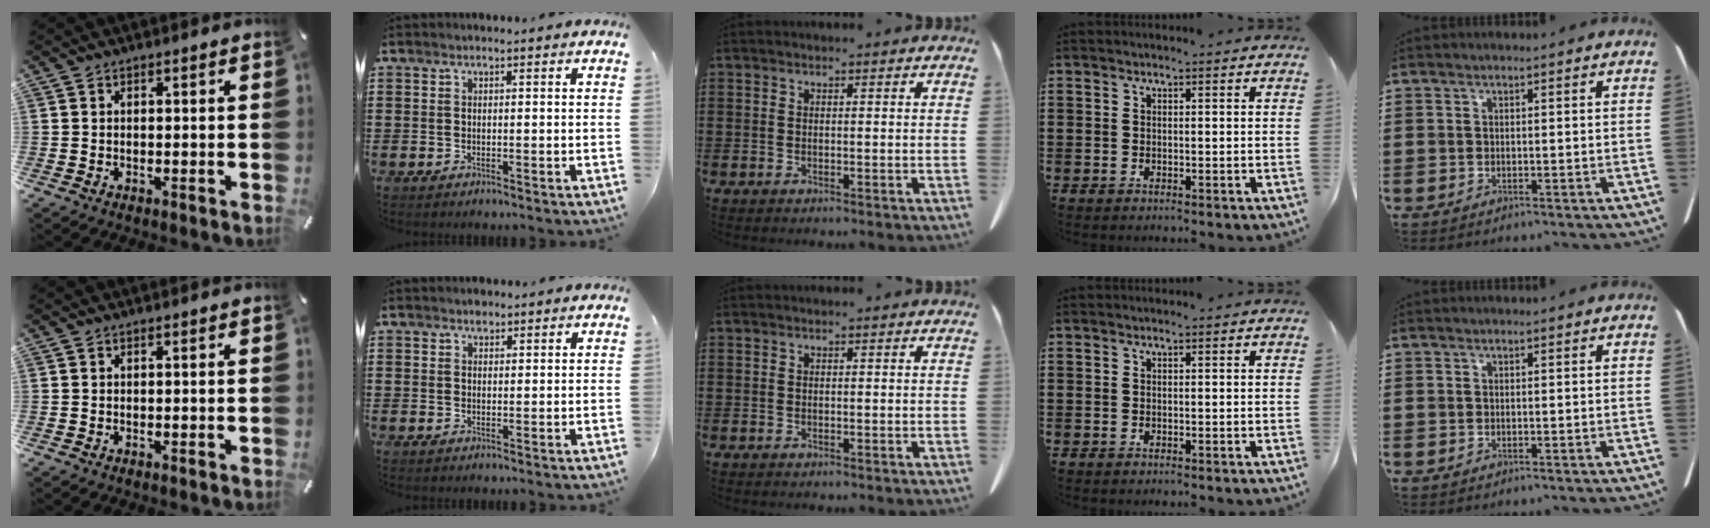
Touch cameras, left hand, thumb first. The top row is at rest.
{"index": {"total": 1.4, "force": [1.1, 0.7, 0.3], "torque": [0.000, 0.000, 0.020]}}